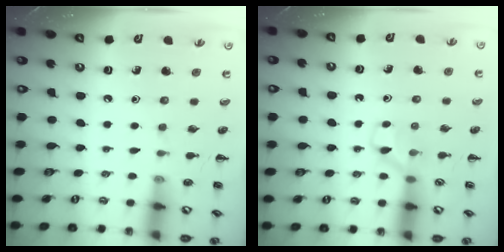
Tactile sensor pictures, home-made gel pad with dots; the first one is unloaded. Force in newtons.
{"total": 4.3, "press": 4.0, "slide": 1.5}